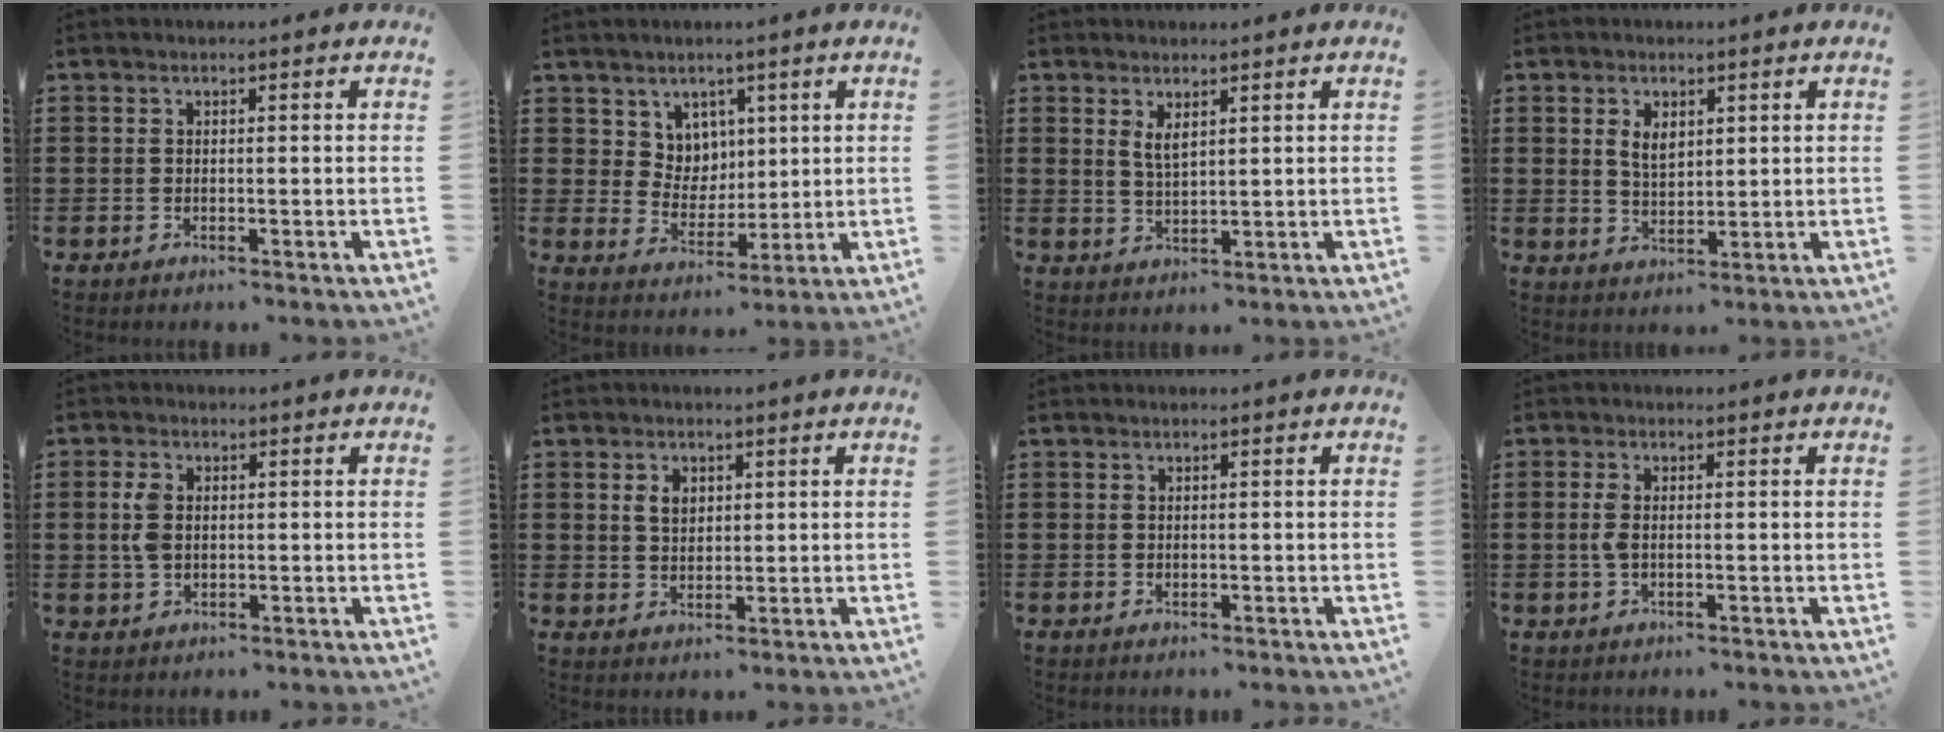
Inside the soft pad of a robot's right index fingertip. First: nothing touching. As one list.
[{"total": 5.8, "force": [3.3, 4.7, 0.3], "torque": [-0.037, 0.001, 0.063]}, {"total": 2.5, "force": [1.5, 0.8, 1.8], "torque": [-0.038, 0.003, 0.026]}, {"total": 3.2, "force": [1.4, 1.9, 2.1], "torque": [-0.040, 0.004, 0.023]}, {"total": 3.7, "force": [0.4, 2.3, 2.8], "torque": [-0.075, 0.003, 0.002]}, {"total": 2.8, "force": [1.0, 2.0, 1.7], "torque": [-0.041, 0.008, 0.018]}, {"total": 0.0}, {"total": 2.3, "force": [-0.2, 0.9, 2.1], "torque": [-0.056, -0.005, -0.008]}]